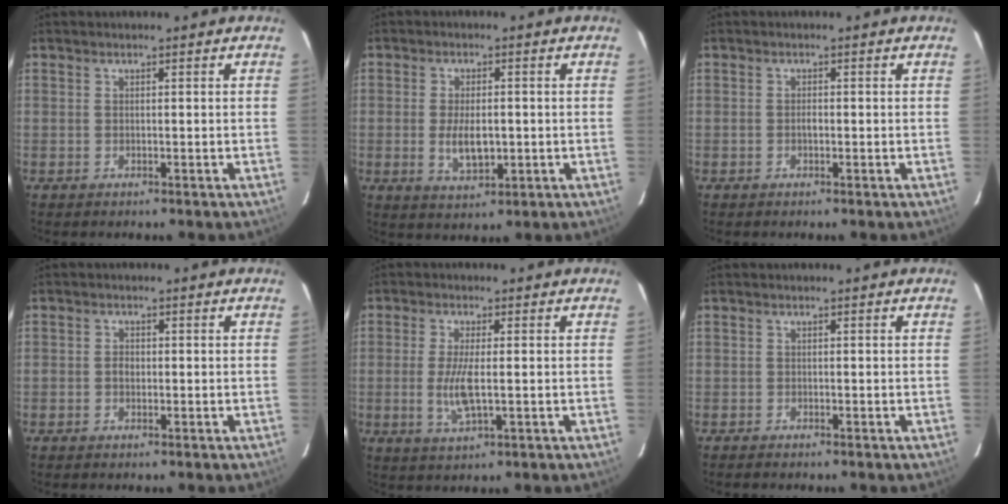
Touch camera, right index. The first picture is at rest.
{"total": 6.3, "force": [-0.9, 3.0, 5.4], "torque": [-0.106, -0.009, -0.009]}
{"total": 0.9, "force": [-0.2, 0.4, 0.7], "torque": [-0.013, 0.002, -0.004]}
{"total": 1.3, "force": [-0.2, 1.0, 0.8], "torque": [-0.017, 0.004, -0.005]}
{"total": 6.1, "force": [-0.8, 1.5, 5.8], "torque": [-0.122, -0.009, -0.014]}
{"total": 1.0, "force": [-0.9, 0.2, 0.3], "torque": [-0.011, -0.003, -0.016]}